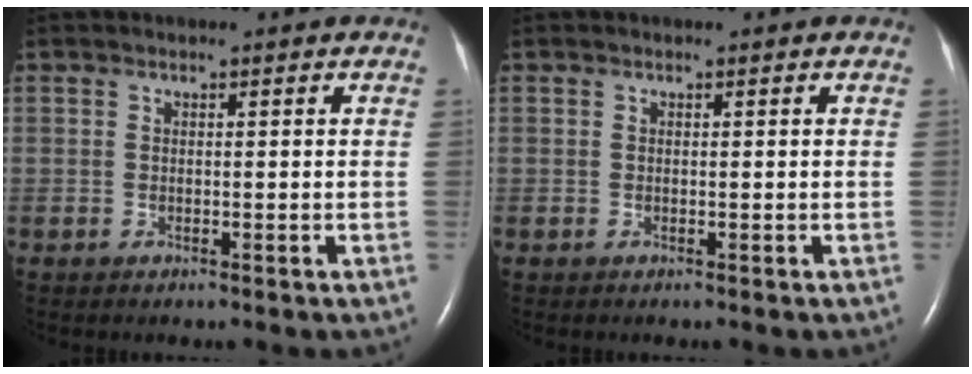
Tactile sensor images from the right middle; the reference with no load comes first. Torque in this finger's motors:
{"motor_torque": [0.00, 0.00, 0.00, 0.01]}